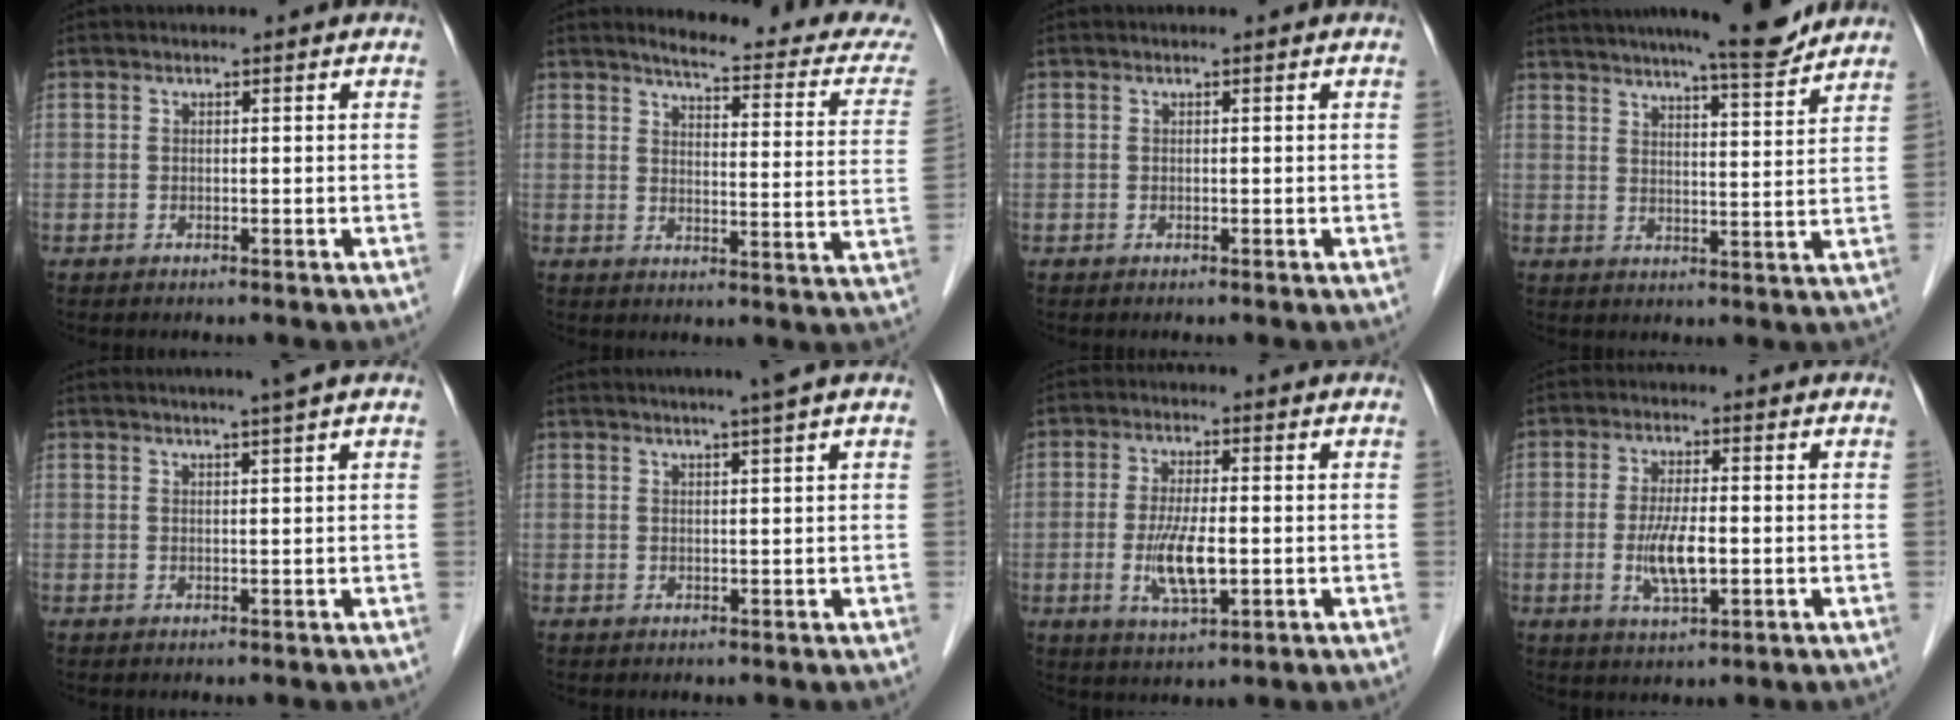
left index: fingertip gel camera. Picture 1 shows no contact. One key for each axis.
{"total": 16.2, "fx": 15.1, "fy": 1.8, "fz": 5.6, "tx": -0.056, "ty": -0.061, "tz": 0.156}
{"total": 0.0}
{"total": 12.8, "fx": 11.4, "fy": 0.2, "fz": 5.9, "tx": -0.092, "ty": -0.002, "tz": 0.155}
{"total": 3.8, "fx": 2.9, "fy": -1.0, "fz": 2.3, "tx": -0.032, "ty": 0.007, "tz": 0.043}
{"total": 4.5, "fx": 3.4, "fy": -1.1, "fz": 2.8, "tx": -0.040, "ty": 0.010, "tz": 0.048}
{"total": 6.7, "fx": -1.2, "fy": 1.7, "fz": 6.4, "tx": -0.129, "ty": -0.011, "tz": -0.019}
{"total": 5.8, "fx": -1.0, "fy": 1.4, "fz": 5.6, "tx": -0.115, "ty": -0.008, "tz": -0.016}